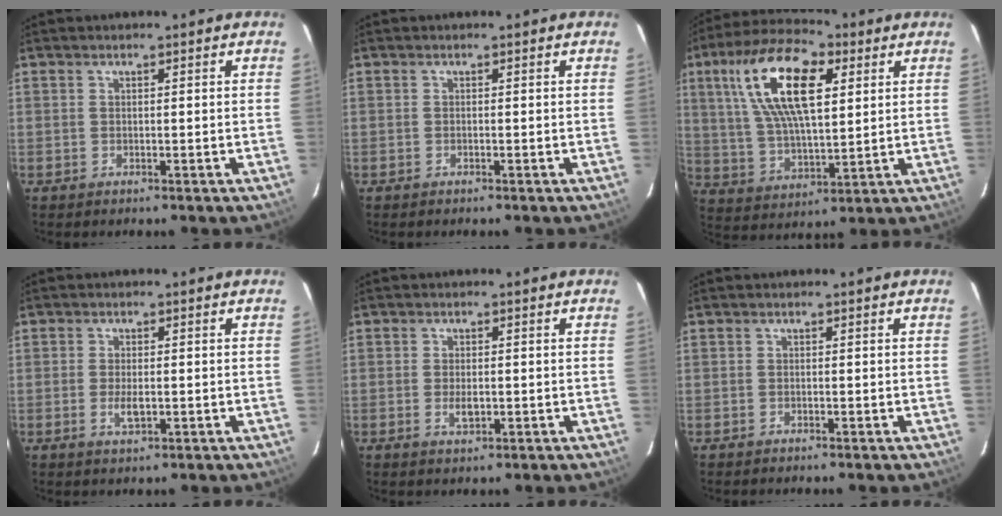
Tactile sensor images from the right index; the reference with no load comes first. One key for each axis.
{"total": 0.0}
{"total": 18.4, "fx": 6.7, "fy": 7.8, "fz": 15.2, "tx": -0.289, "ty": 0.026, "tz": 0.122}
{"total": 3.0, "fx": -0.8, "fy": 1.4, "fz": 2.6, "tx": -0.051, "ty": -0.003, "tz": -0.013}
{"total": 2.7, "fx": -0.7, "fy": 1.5, "fz": 2.2, "tx": -0.040, "ty": -0.002, "tz": -0.011}
{"total": 0.0}